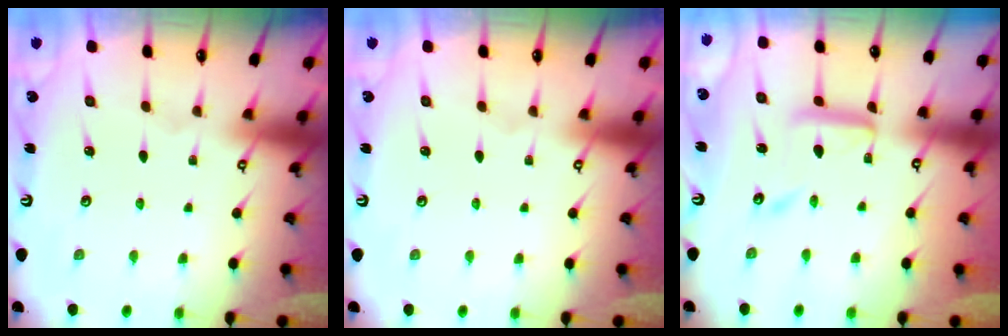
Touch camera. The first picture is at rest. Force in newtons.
{"total": 0.0}
{"total": 13.1, "press": 13.1, "slide": 1.1}